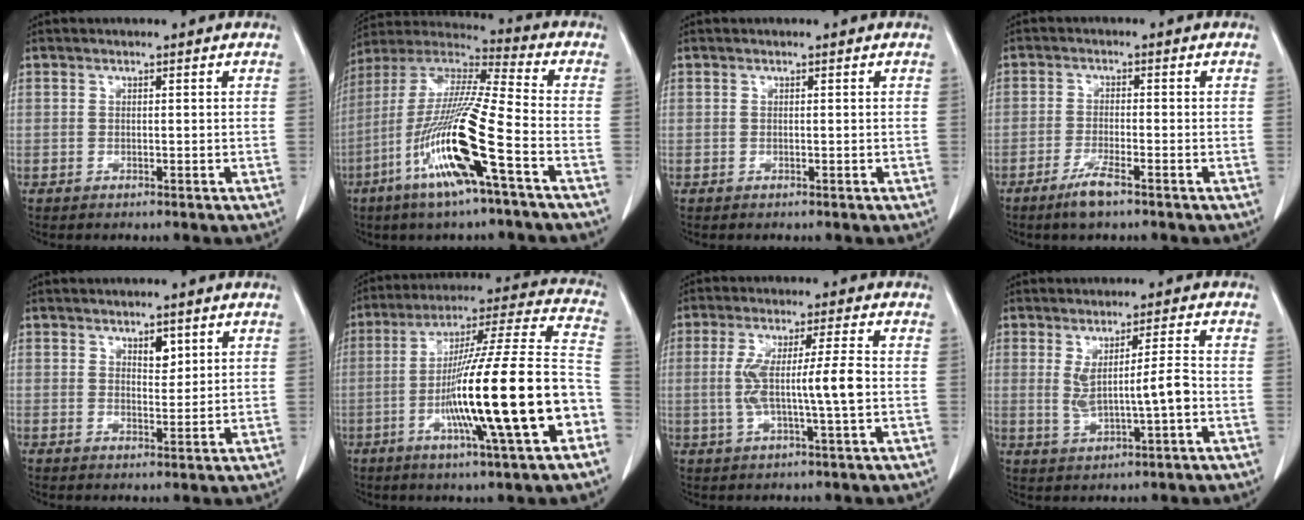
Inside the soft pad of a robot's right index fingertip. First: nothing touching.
{"total": 18.1, "force": [-7.2, 0.3, 16.7], "torque": [-0.348, -0.021, -0.143]}
{"total": 0.0}
{"total": 3.9, "force": [-2.7, 0.3, 2.8], "torque": [-0.059, -0.006, -0.052]}
{"total": 2.6, "force": [1.4, 1.2, 1.8], "torque": [-0.025, -0.005, 0.026]}
{"total": 23.9, "force": [-7.2, 0.6, 22.8], "torque": [-0.338, -0.006, -0.124]}
{"total": 8.4, "force": [-0.7, -0.1, 8.4], "torque": [-0.162, 0.007, -0.012]}
{"total": 5.9, "force": [-0.3, 0.4, 5.9], "torque": [-0.104, 0.002, 0.004]}